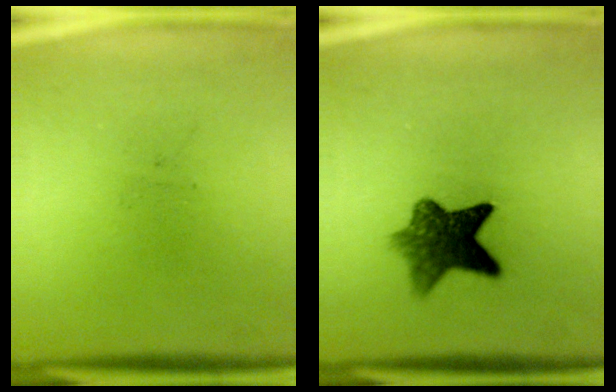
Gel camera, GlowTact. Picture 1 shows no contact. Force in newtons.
{"total": 7.7}